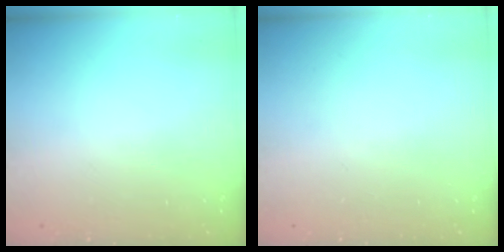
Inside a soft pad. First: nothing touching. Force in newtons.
{"total": 0.0}